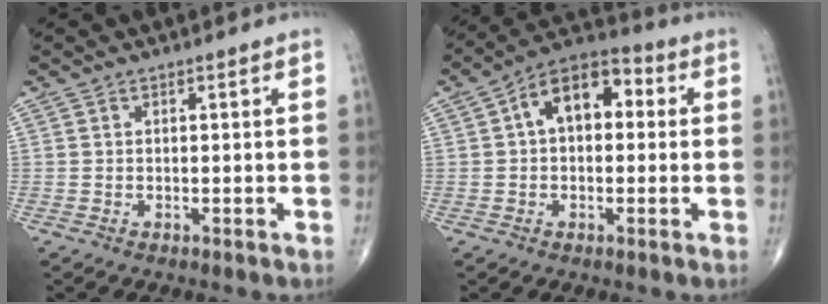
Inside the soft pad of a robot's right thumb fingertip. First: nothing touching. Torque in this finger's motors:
{"motor_torque": [-0.08, 0.45, 0.52, 0.45, 0.08]}